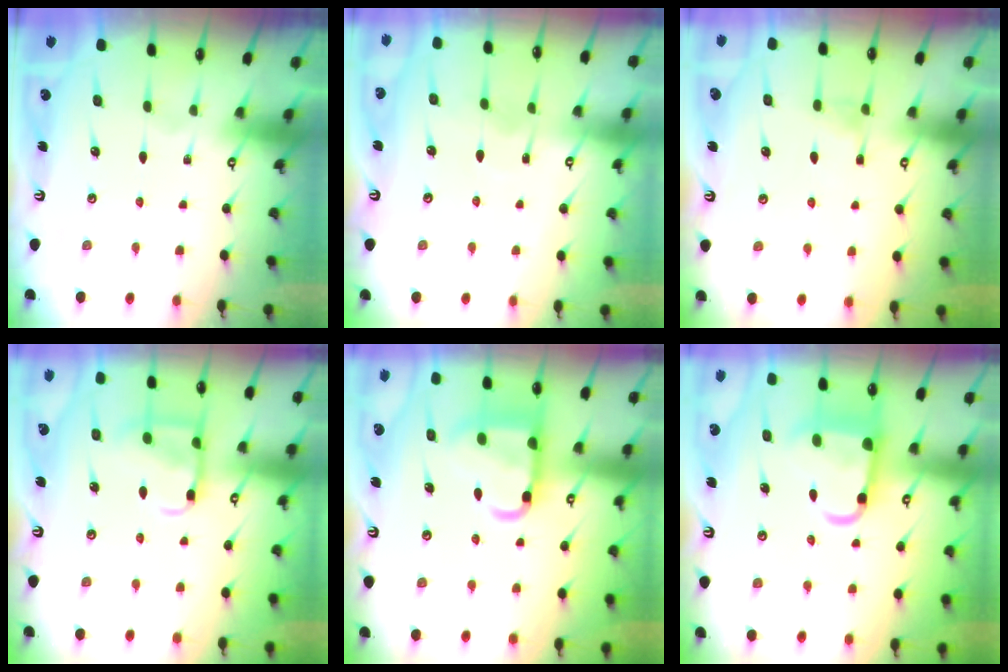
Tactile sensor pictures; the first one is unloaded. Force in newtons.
{"total": 5.1, "press": 5.0, "slide": 0.6}
{"total": 5.6, "press": 5.6, "slide": 0.3}
{"total": 11.6, "press": 11.5, "slide": 1.1}
{"total": 14.8, "press": 14.7, "slide": 1.7}
{"total": 11.8, "press": 11.7, "slide": 1.6}